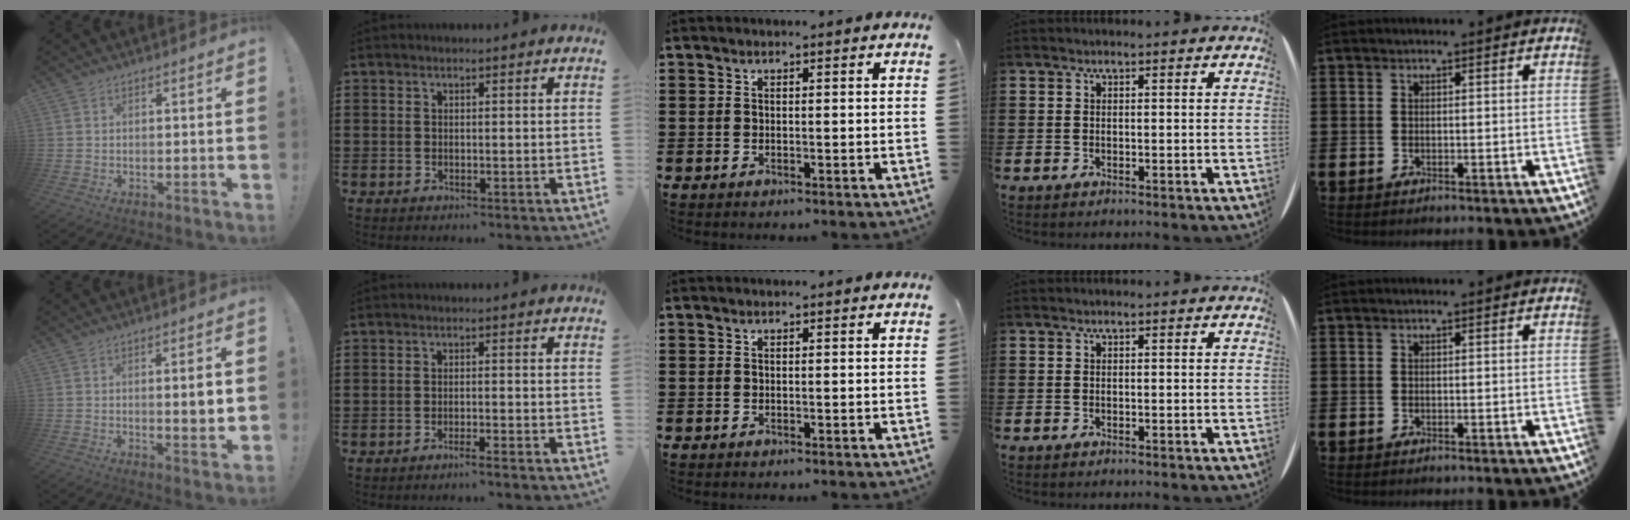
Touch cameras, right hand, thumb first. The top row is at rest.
{"thumb": {"total": 4.9, "force": [0.5, 0.6, 4.9], "torque": [-0.072, -0.005, 0.001]}, "index": {"total": 1.8, "force": [-1.5, -0.3, 0.9], "torque": [-0.014, -0.002, -0.028]}}